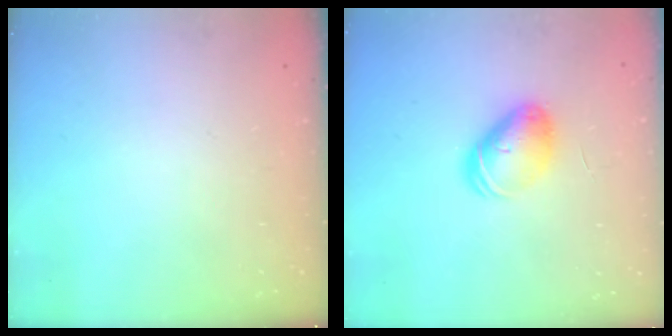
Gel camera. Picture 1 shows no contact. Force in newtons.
{"total": 8.1, "press": 8.1, "slide": 0.7}